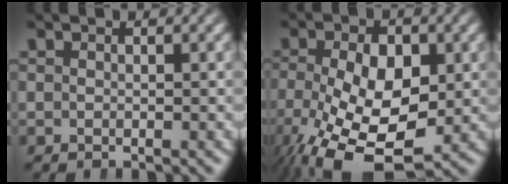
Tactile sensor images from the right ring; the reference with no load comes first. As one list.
[{"total": 10.4, "force": [-3.2, 6.2, 7.7], "torque": [-0.135, -0.050, -0.023]}]